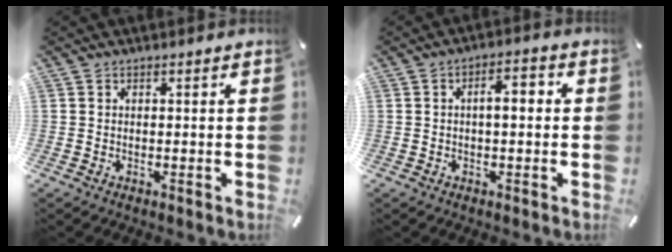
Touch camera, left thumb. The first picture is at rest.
{"total": 5.0, "force": [0.1, 2.2, 4.4], "torque": [-0.068, 0.011, -0.006]}